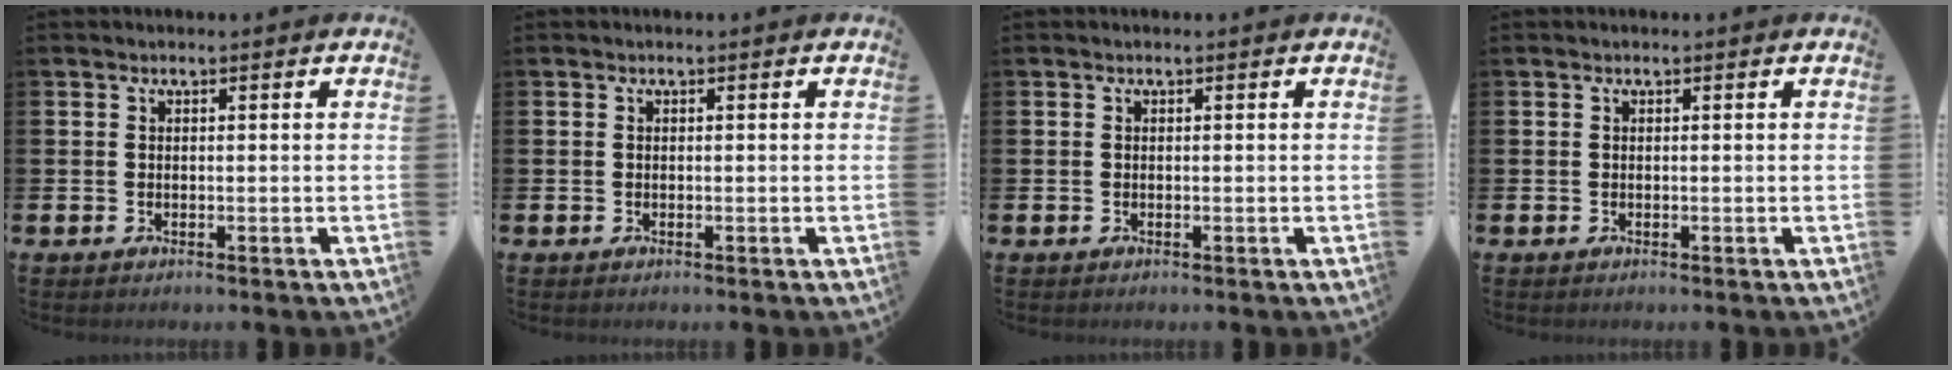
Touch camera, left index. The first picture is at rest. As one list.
[{"total": 0.0}, {"total": 0.0}, {"total": 0.0}]